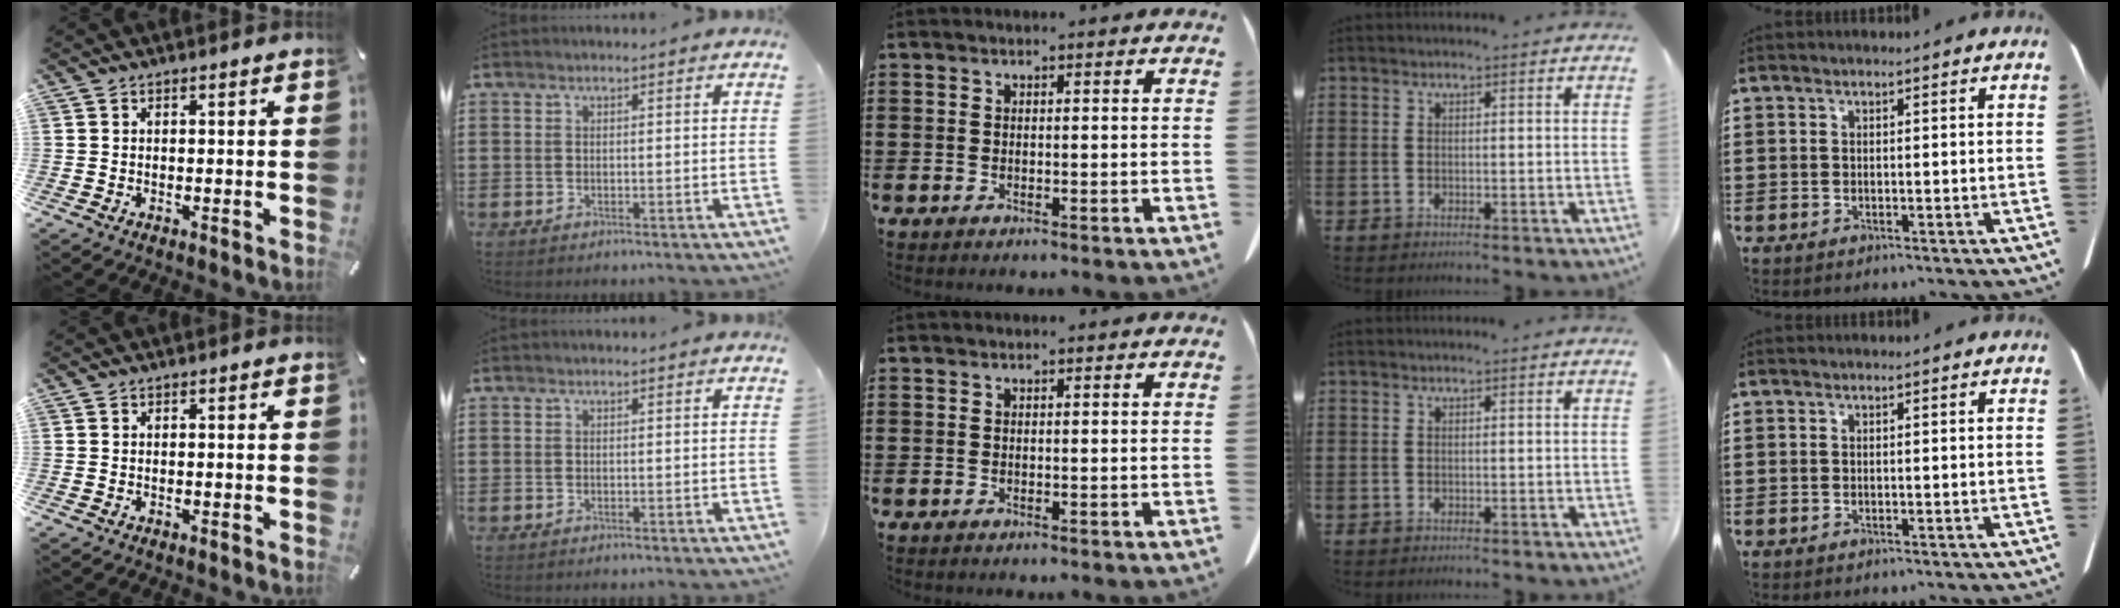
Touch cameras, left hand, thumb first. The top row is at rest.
{}